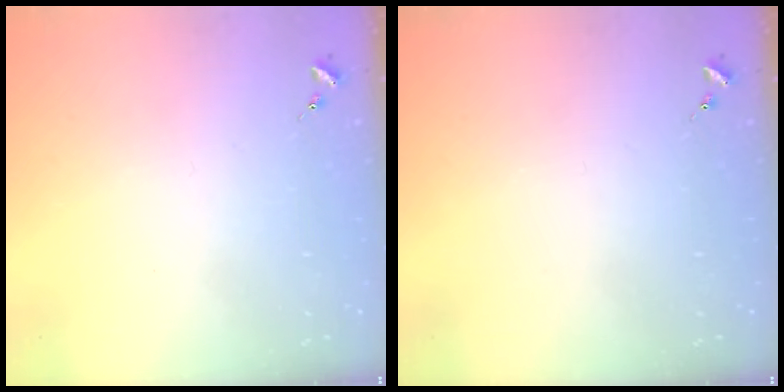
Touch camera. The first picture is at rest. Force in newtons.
{"total": 0.0}